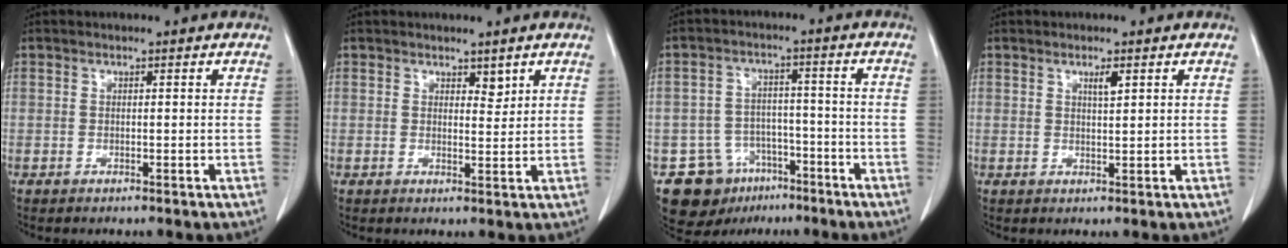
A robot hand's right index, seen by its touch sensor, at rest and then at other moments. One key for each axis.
{"total": 2.2, "fx": 1.6, "fy": 0.9, "fz": 1.1, "tx": -0.012, "ty": -0.010, "tz": 0.027}
{"total": 8.9, "fx": -5.0, "fy": 7.1, "fz": 1.8, "tx": -0.027, "ty": 0.026, "tz": -0.070}
{"total": 2.0, "fx": 1.1, "fy": 0.2, "fz": 1.6, "tx": -0.025, "ty": -0.007, "tz": 0.018}